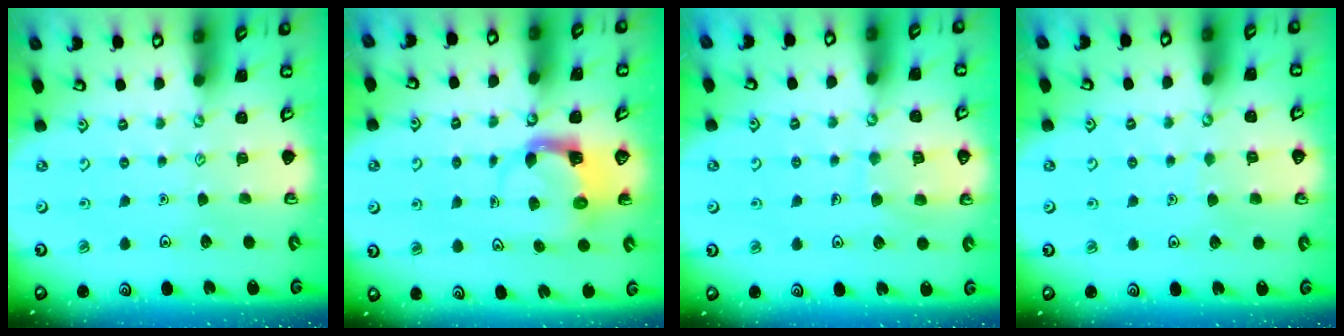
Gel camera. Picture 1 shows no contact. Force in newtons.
{"total": 3.9, "press": 3.8, "slide": 0.6}
{"total": 7.6, "press": 7.5, "slide": 0.7}
{"total": 3.3, "press": 3.3, "slide": 0.3}